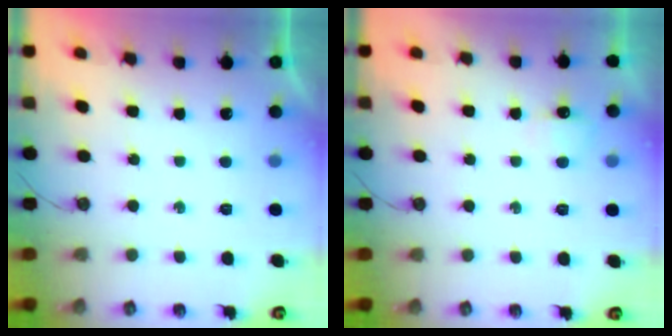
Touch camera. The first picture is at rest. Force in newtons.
{"total": 5.3, "press": 5.2, "slide": 1.0}